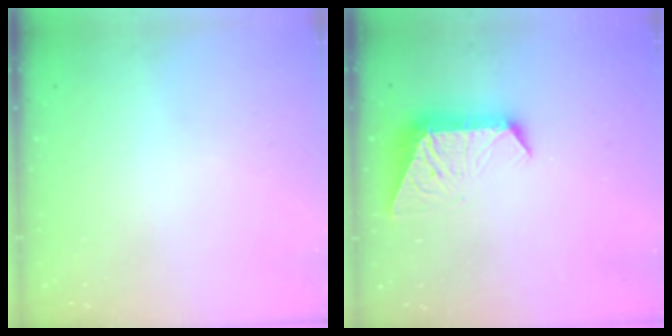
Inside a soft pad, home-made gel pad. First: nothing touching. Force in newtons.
{"total": 10.0, "press": 10.0, "slide": 0.8}